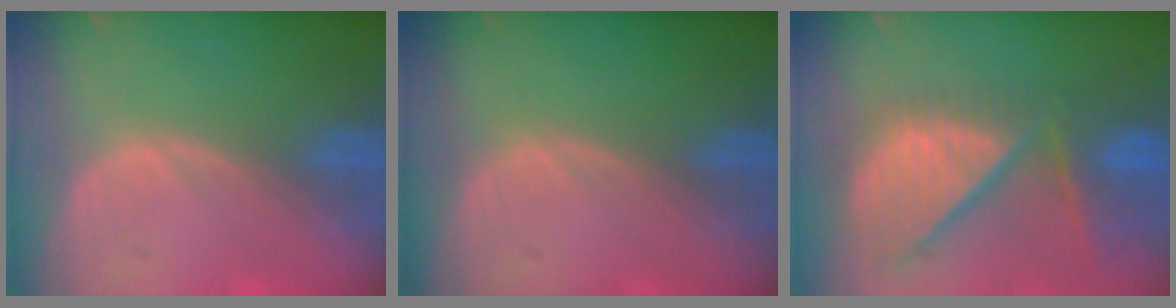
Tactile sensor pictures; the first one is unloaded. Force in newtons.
{"total": 0.0}
{"total": 12.5, "press": 10.7, "slide": 6.5}